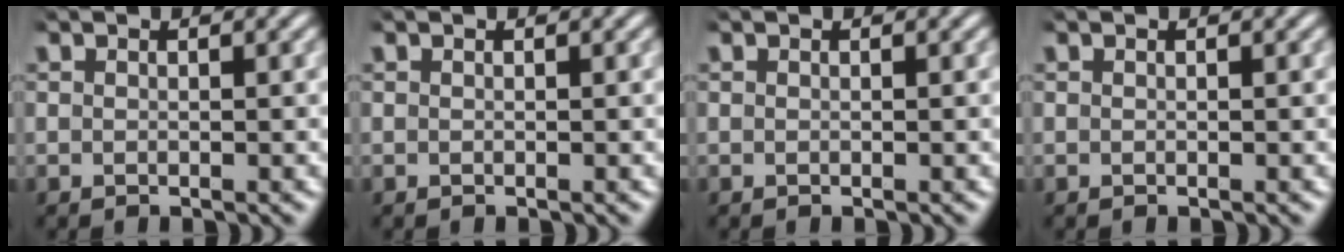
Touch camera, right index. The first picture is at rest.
{"total": 0.0}
{"total": 0.0}
{"total": 0.0}